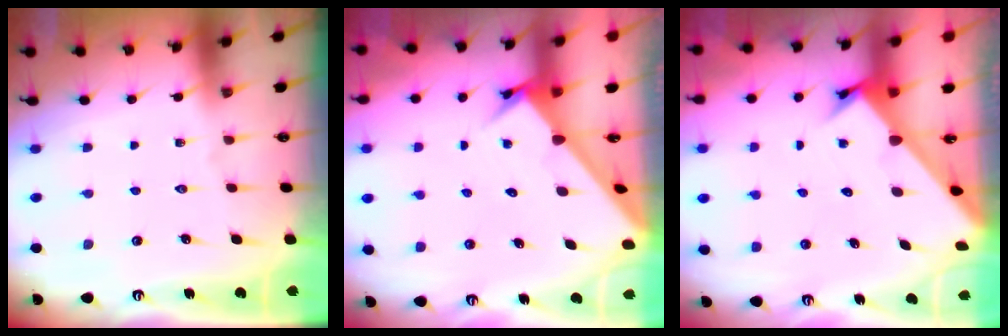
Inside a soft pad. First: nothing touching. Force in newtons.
{"total": 3.6, "press": 3.5, "slide": 0.4}
{"total": 2.5, "press": 2.5, "slide": 0.2}